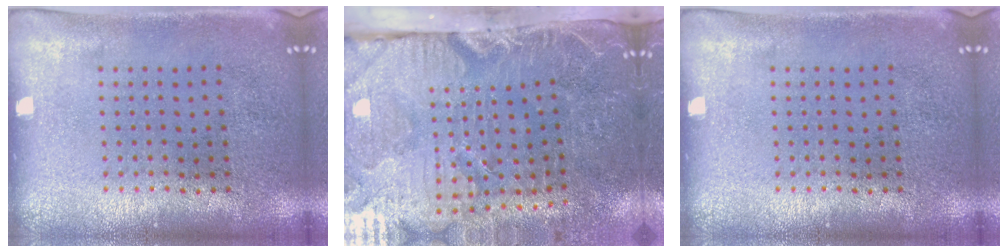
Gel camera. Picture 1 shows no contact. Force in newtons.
{"total": 4.8, "press": 4.2, "slide": 2.3}
{"total": 0.0}